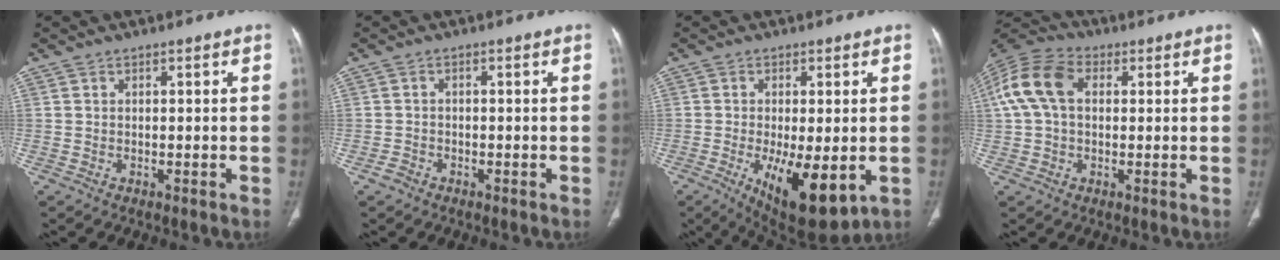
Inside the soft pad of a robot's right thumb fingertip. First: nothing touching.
{"total": 1.7, "force": [-1.2, 1.1, 0.4], "torque": [-0.011, 0.006, -0.023]}
{"total": 13.5, "force": [-3.6, 5.1, 12.0], "torque": [-0.185, -0.022, -0.038]}
{"total": 11.9, "force": [2.2, 8.0, 8.6], "torque": [-0.183, 0.035, 0.035]}